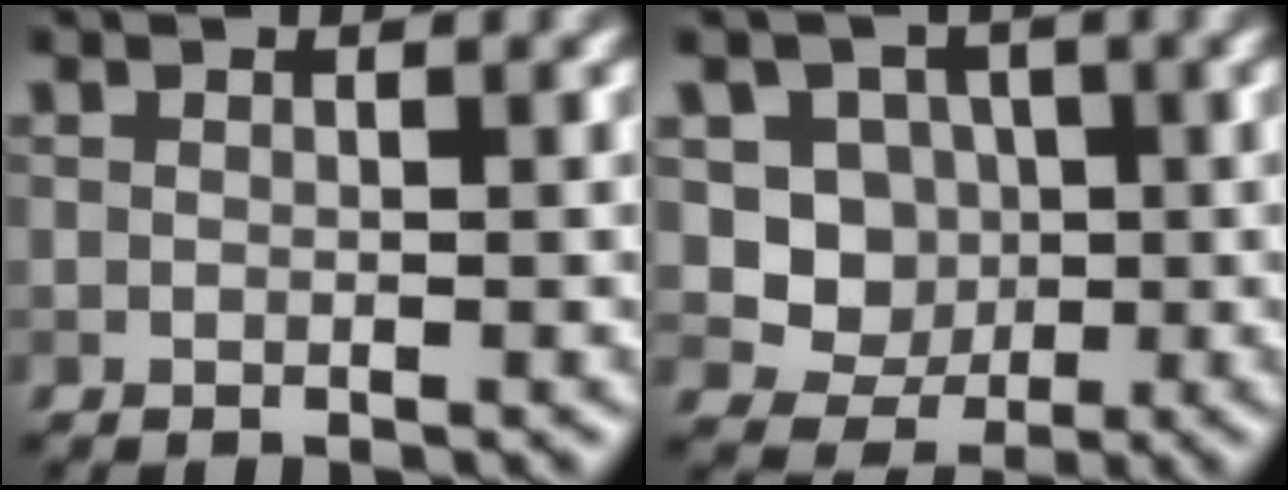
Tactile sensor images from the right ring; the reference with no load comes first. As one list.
[{"total": 4.5, "force": [0.4, 4.1, 1.7], "torque": [-0.011, -0.004, -0.011]}]